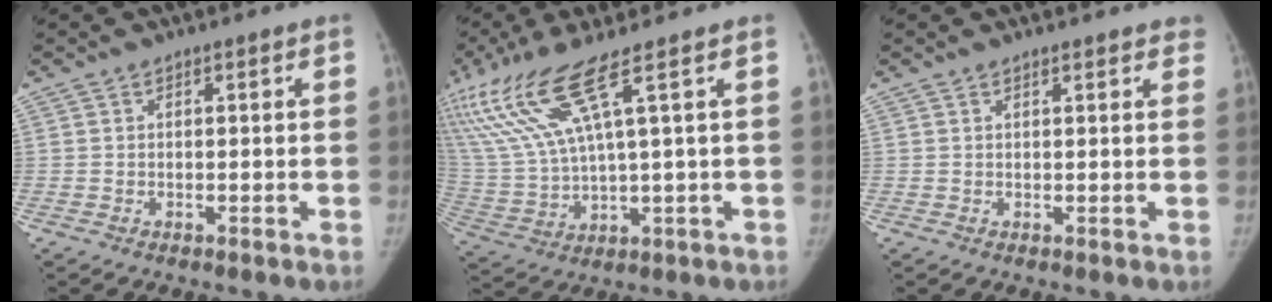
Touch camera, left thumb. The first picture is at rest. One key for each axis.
{"total": 14.7, "fx": 7.4, "fy": 1.7, "fz": 12.6, "tx": -0.309, "ty": -0.018, "tz": 0.161}
{"total": 2.8, "fx": 2.4, "fy": 0.9, "fz": 1.2, "tx": 0.005, "ty": 0.000, "tz": 0.018}